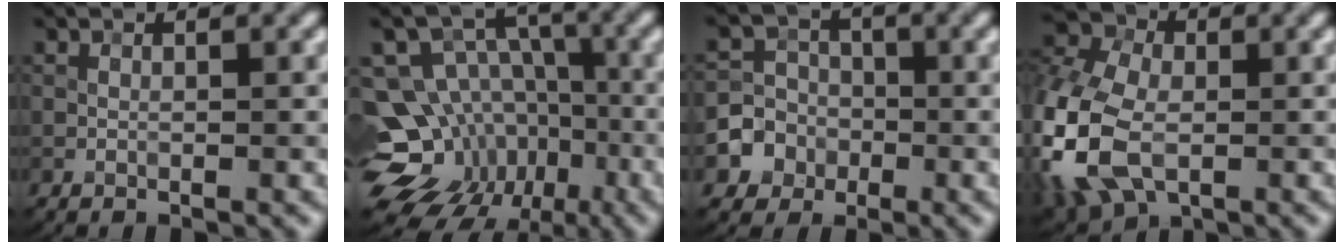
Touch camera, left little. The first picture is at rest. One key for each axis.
{"total": 15.1, "fx": -6.2, "fy": 12.4, "fz": 6.0, "tx": -0.119, "ty": -0.011, "tz": -0.106}
{"total": 4.1, "fx": -1.5, "fy": 3.8, "fz": 0.7, "tx": 0.014, "ty": 0.008, "tz": -0.042}
{"total": 12.5, "fx": -2.4, "fy": 8.6, "fz": 8.9, "tx": -0.196, "ty": -0.010, "tz": -0.048}